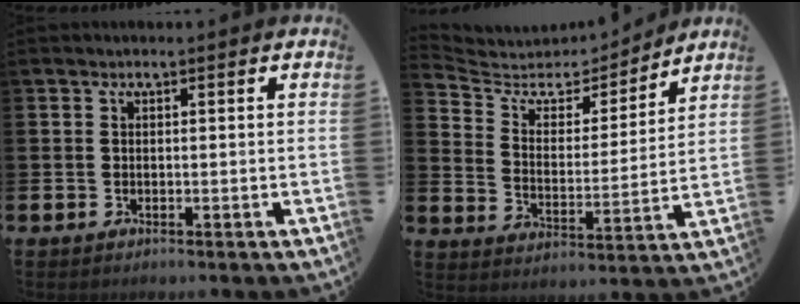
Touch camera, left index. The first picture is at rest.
{"total": 5.7, "force": [5.0, 2.6, 1.1], "torque": [-0.061, -0.040, 0.082]}